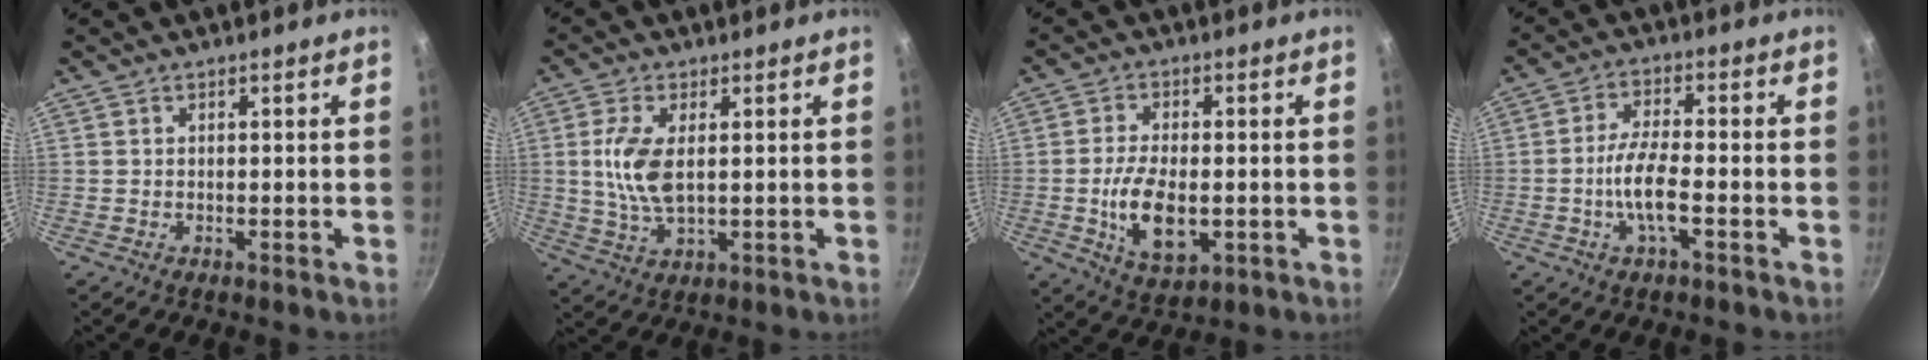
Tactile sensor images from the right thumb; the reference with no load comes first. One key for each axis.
{"total": 8.4, "fx": 1.0, "fy": 4.1, "fz": 7.3, "tx": -0.163, "ty": -0.008, "tz": 0.023}
{"total": 9.9, "fx": -1.6, "fy": 5.1, "fz": 8.3, "tx": -0.143, "ty": -0.004, "tz": -0.021}
{"total": 7.3, "fx": -2.0, "fy": 2.2, "fz": 6.6, "tx": -0.135, "ty": 0.018, "tz": -0.039}